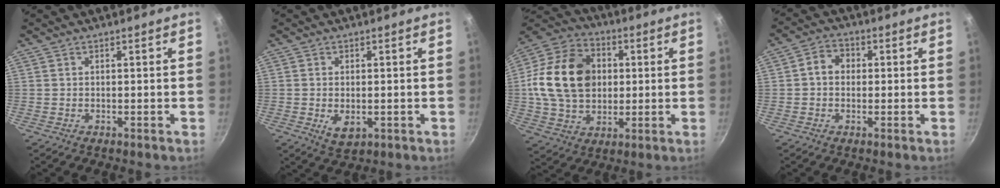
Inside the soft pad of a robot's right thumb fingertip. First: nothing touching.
{"total": 4.5, "force": [-0.8, 2.6, 3.5], "torque": [-0.056, -0.010, -0.006]}
{"total": 19.6, "force": [2.2, 14.9, 12.6], "torque": [-0.203, 0.017, 0.034]}
{"total": 4.6, "force": [0.3, 3.9, 2.5], "torque": [-0.024, 0.011, -0.005]}